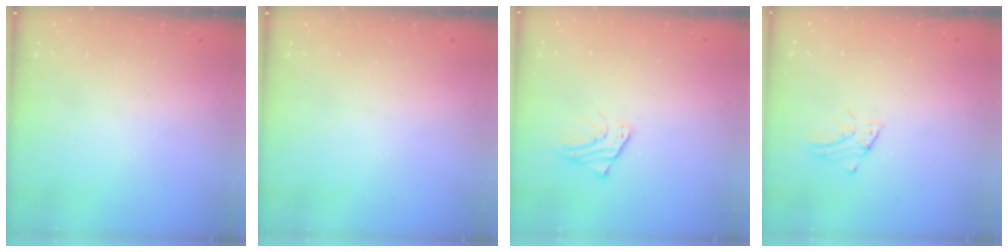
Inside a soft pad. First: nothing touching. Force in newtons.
{"total": 0.0}
{"total": 2.8, "press": 2.8, "slide": 0.2}
{"total": 1.6, "press": 1.6, "slide": 0.1}